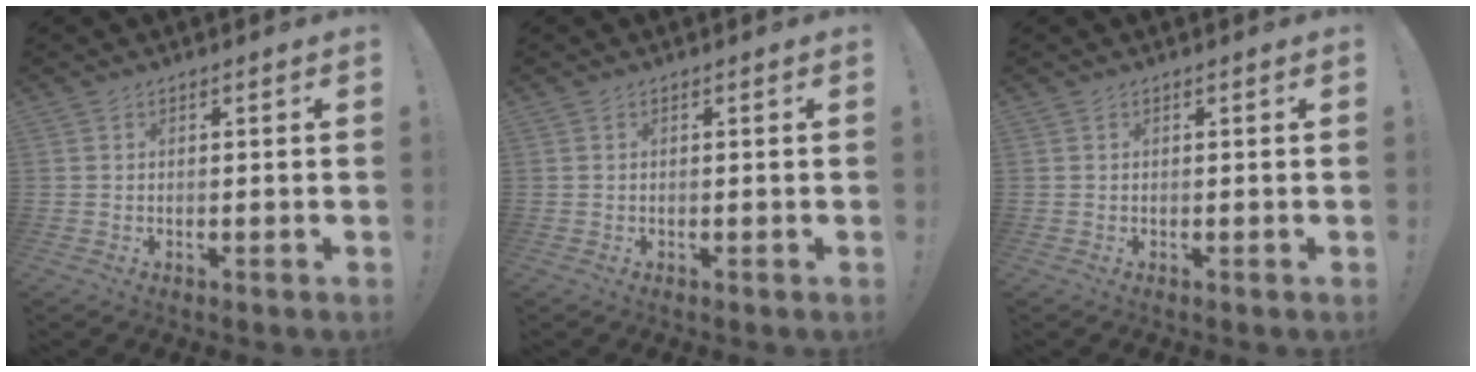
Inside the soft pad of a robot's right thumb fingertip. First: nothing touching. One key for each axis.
{"total": 0.0}
{"total": 0.0}